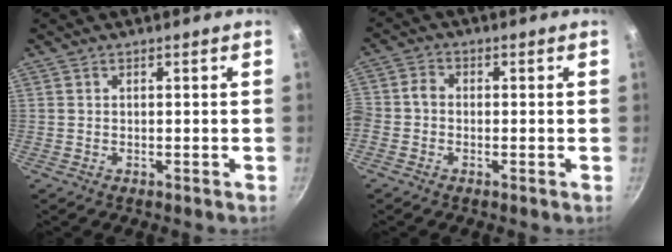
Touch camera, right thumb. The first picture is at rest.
{"total": 3.4, "force": [-1.0, 2.6, 1.9], "torque": [-0.044, 0.017, -0.035]}